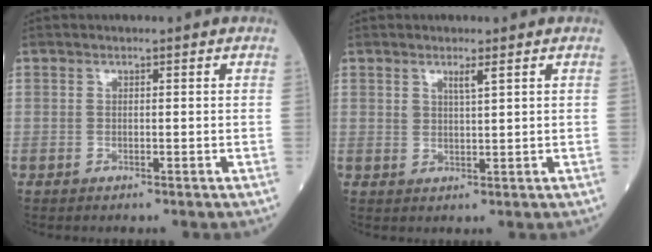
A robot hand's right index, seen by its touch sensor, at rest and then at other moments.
{"total": 2.0, "force": [1.3, 0.0, 1.5], "torque": [-0.029, -0.006, 0.023]}